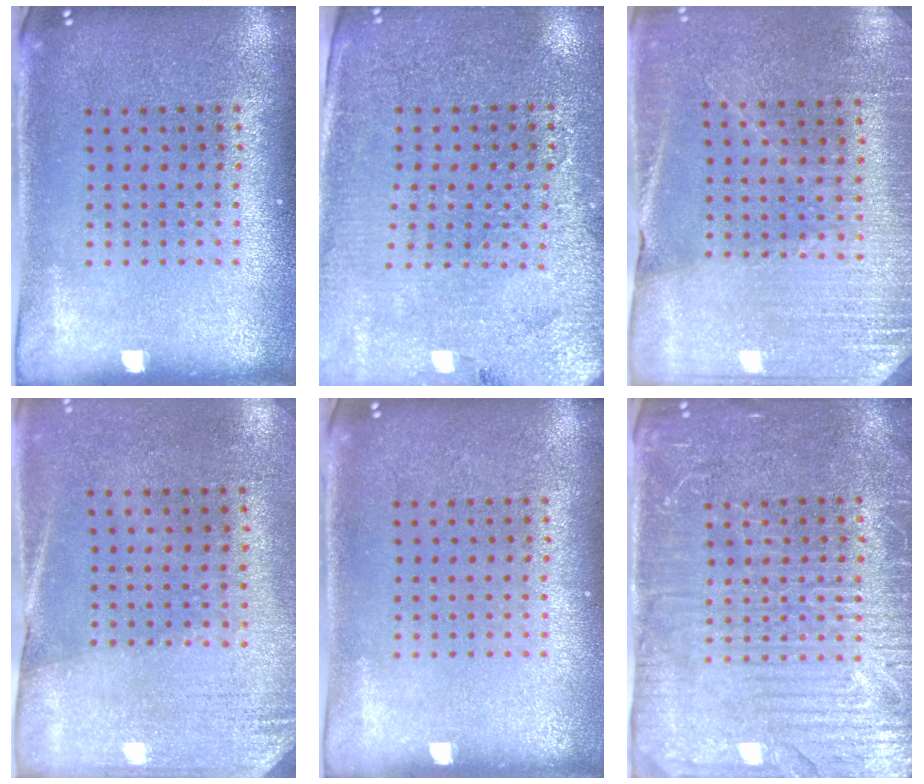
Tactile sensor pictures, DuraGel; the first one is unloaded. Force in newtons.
{"total": 3.0, "press": 2.9, "slide": 0.8}
{"total": 2.8, "press": 2.8, "slide": 0.2}
{"total": 2.6, "press": 2.3, "slide": 1.3}
{"total": 0.0}
{"total": 4.2, "press": 4.0, "slide": 1.4}